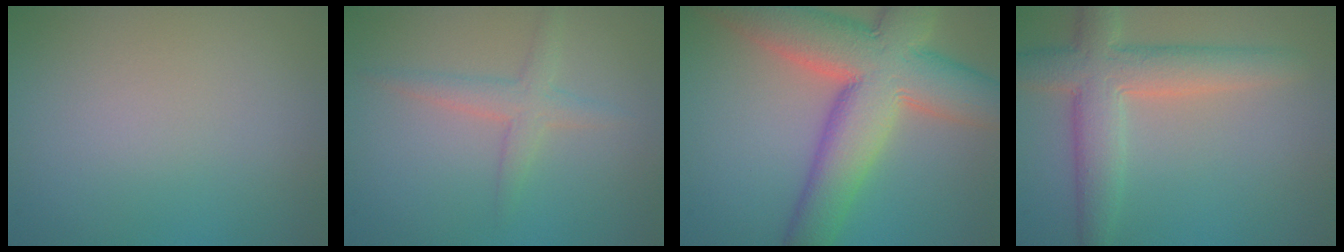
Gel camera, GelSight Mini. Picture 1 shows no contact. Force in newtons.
{"total": 2.3, "press": 2.3, "slide": 0.2}
{"total": 13.0, "press": 13.0, "slide": 0.9}
{"total": 5.8, "press": 5.8, "slide": 0.4}